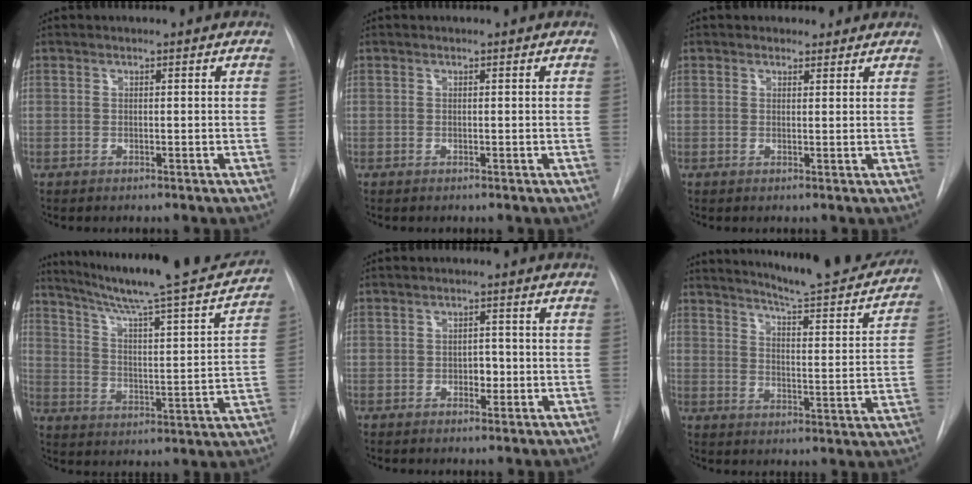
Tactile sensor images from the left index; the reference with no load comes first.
{"total": 0.0}
{"total": 1.9, "force": [1.5, 1.2, 0.0], "torque": [0.004, 0.007, 0.016]}
{"total": 24.7, "force": [21.9, 1.5, 11.2], "torque": [-0.176, -0.041, 0.300]}
{"total": 2.2, "force": [-0.6, 1.4, 1.6], "torque": [-0.018, 0.005, -0.007]}
{"total": 19.8, "force": [18.2, 1.9, 7.6], "torque": [-0.106, -0.055, 0.230]}